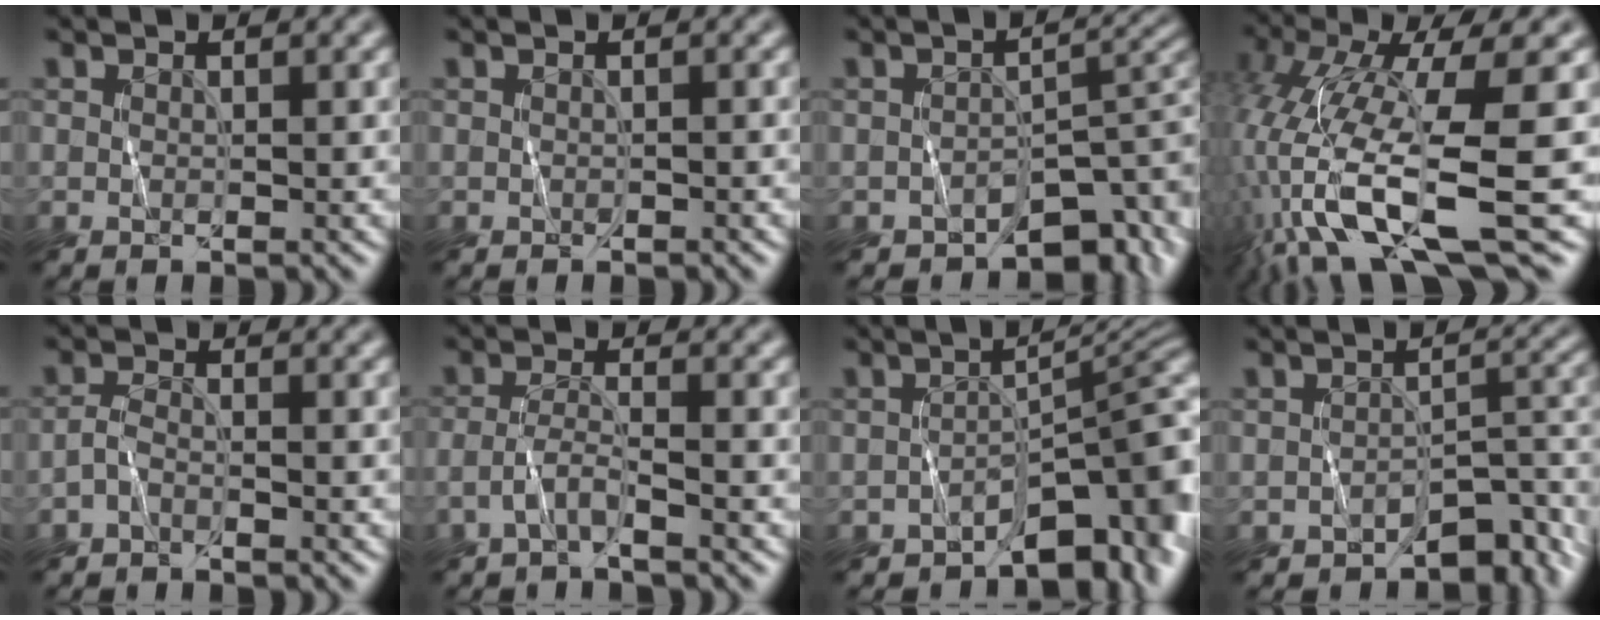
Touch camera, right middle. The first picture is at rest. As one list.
[{"total": 0.7, "force": [-0.3, -0.5, -0.5], "torque": [0.007, 0.001, -0.005]}, {"total": 5.3, "force": [-3.5, 2.6, 3.0], "torque": [-0.024, 0.002, -0.052]}, {"total": 13.4, "force": [-4.9, 3.0, 12.1], "torque": [-0.268, -0.014, -0.074]}, {"total": 1.3, "force": [-1.3, -0.4, 0.1], "torque": [-0.010, 0.003, -0.029]}, {"total": 1.9, "force": [-1.6, -0.5, 0.9], "torque": [-0.025, 0.006, -0.038]}, {"total": 6.5, "force": [-4.5, 2.1, 4.3], "torque": [-0.037, 0.010, -0.073]}, {"total": 5.1, "force": [-3.8, 2.1, 2.6], "torque": [-0.014, 0.004, -0.060]}]